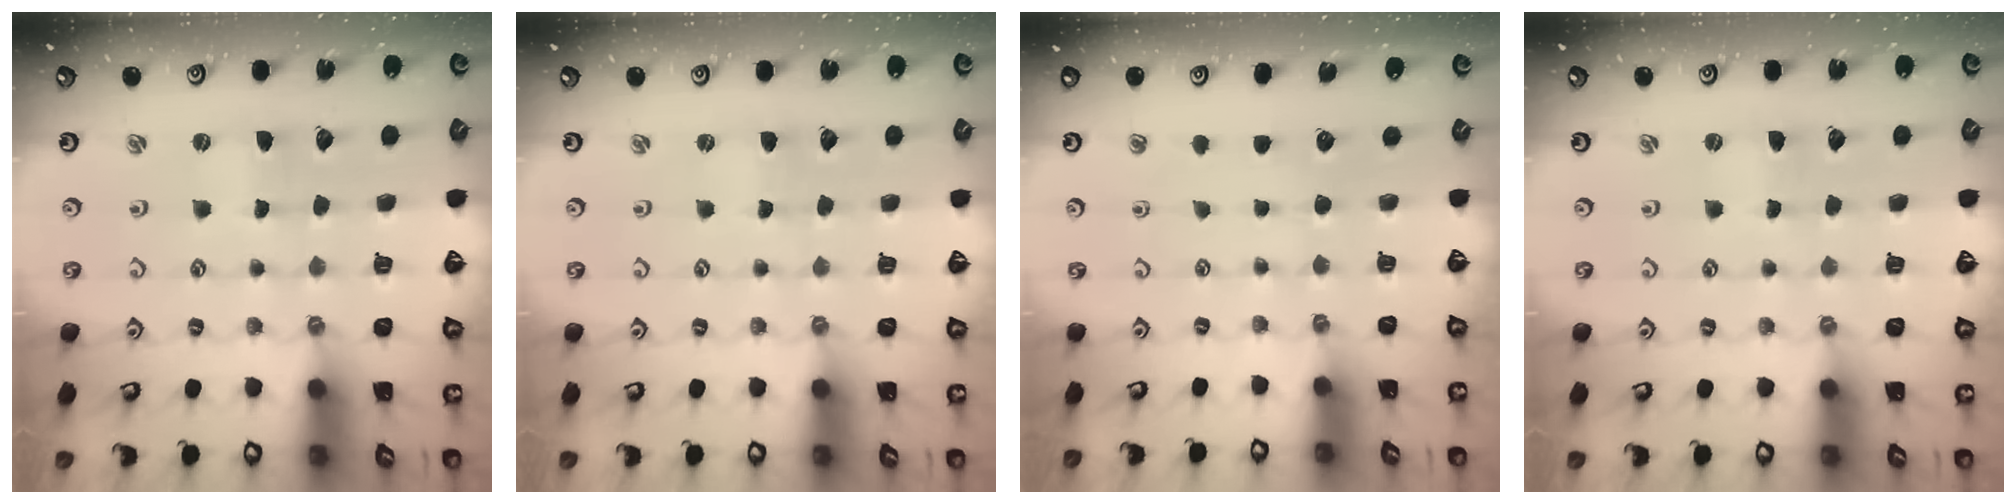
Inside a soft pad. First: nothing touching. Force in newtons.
{"total": 0.0}
{"total": 0.0}
{"total": 0.0}